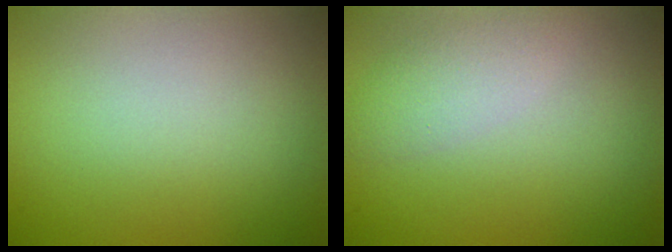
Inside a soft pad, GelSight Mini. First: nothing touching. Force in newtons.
{"total": 2.5, "press": 2.5, "slide": 0.1}